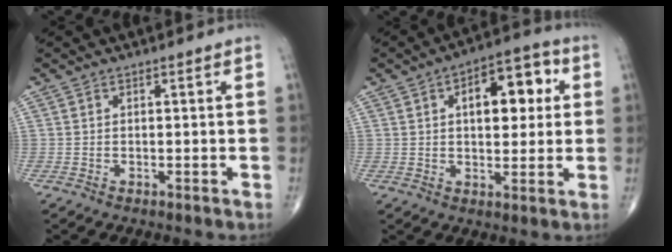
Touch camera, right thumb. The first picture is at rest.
{"total": 12.2, "force": [3.0, 6.4, 9.9], "torque": [-0.105, 0.013, 0.038]}